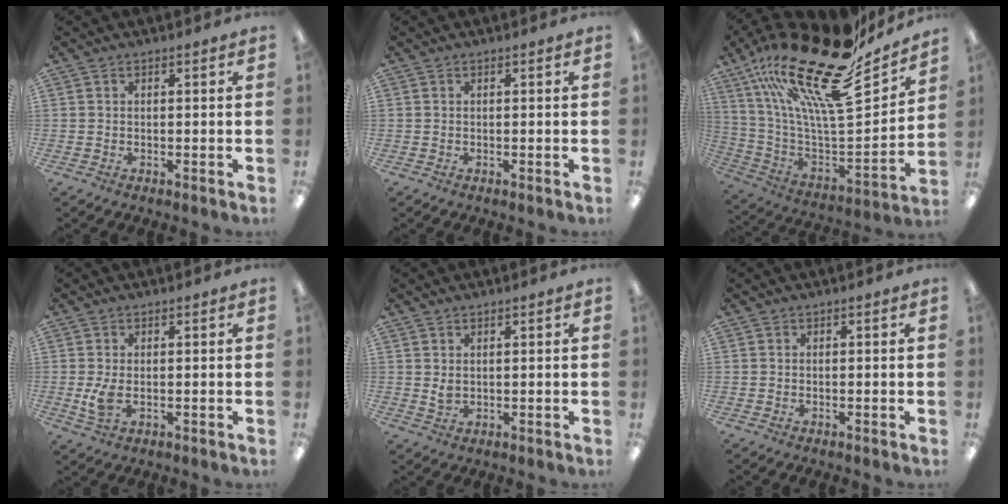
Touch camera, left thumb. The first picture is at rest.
{"total": 0.0}
{"total": 28.0, "force": [19.1, 9.4, 18.2], "torque": [-0.298, -0.148, 0.329]}
{"total": 4.8, "force": [0.0, 2.7, 4.0], "torque": [-0.075, -0.006, -0.006]}
{"total": 2.1, "force": [1.0, 1.4, 1.3], "torque": [-0.019, -0.001, 0.015]}
{"total": 0.0}